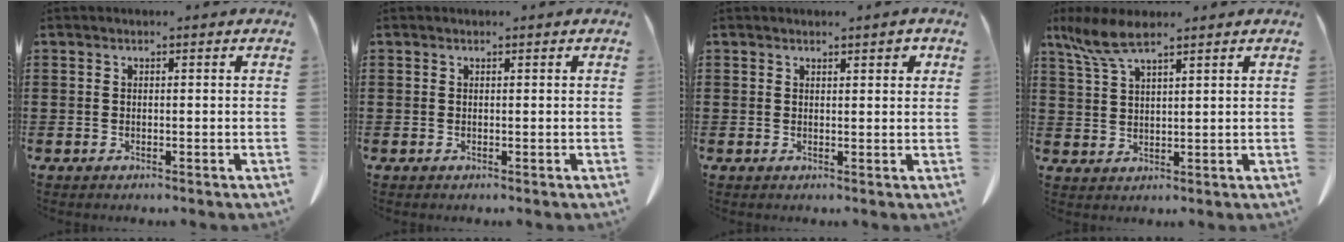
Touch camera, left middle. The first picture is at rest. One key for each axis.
{"total": 0.0}
{"total": 1.3, "fx": 1.1, "fy": 0.2, "fz": 0.7, "tx": -0.014, "ty": 0.001, "tz": 0.021}
{"total": 6.0, "fx": 4.2, "fy": 1.2, "fz": 4.1, "tx": -0.097, "ty": -0.006, "tz": 0.074}